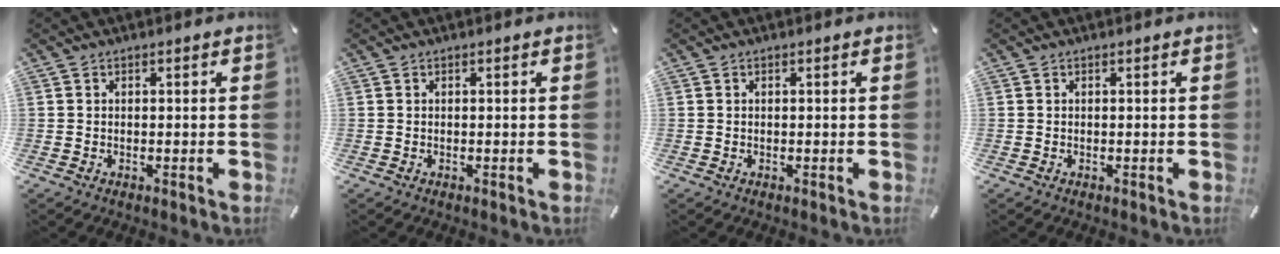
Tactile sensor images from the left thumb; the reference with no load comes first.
{"total": 0.0}
{"total": 0.0}
{"total": 0.0}